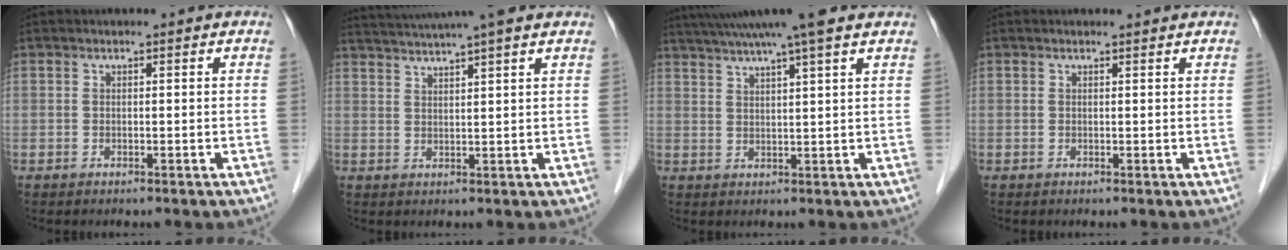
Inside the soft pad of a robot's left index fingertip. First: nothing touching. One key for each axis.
{"total": 11.1, "fx": 9.5, "fy": -0.5, "fz": 5.6, "tx": -0.104, "ty": 0.032, "tz": 0.132}
{"total": 11.5, "fx": 9.4, "fy": -0.7, "fz": 6.6, "tx": -0.118, "ty": 0.026, "tz": 0.131}
{"total": 1.0, "fx": 1.0, "fy": -0.1, "fz": 0.1, "tx": -0.012, "ty": -0.001, "tz": 0.010}